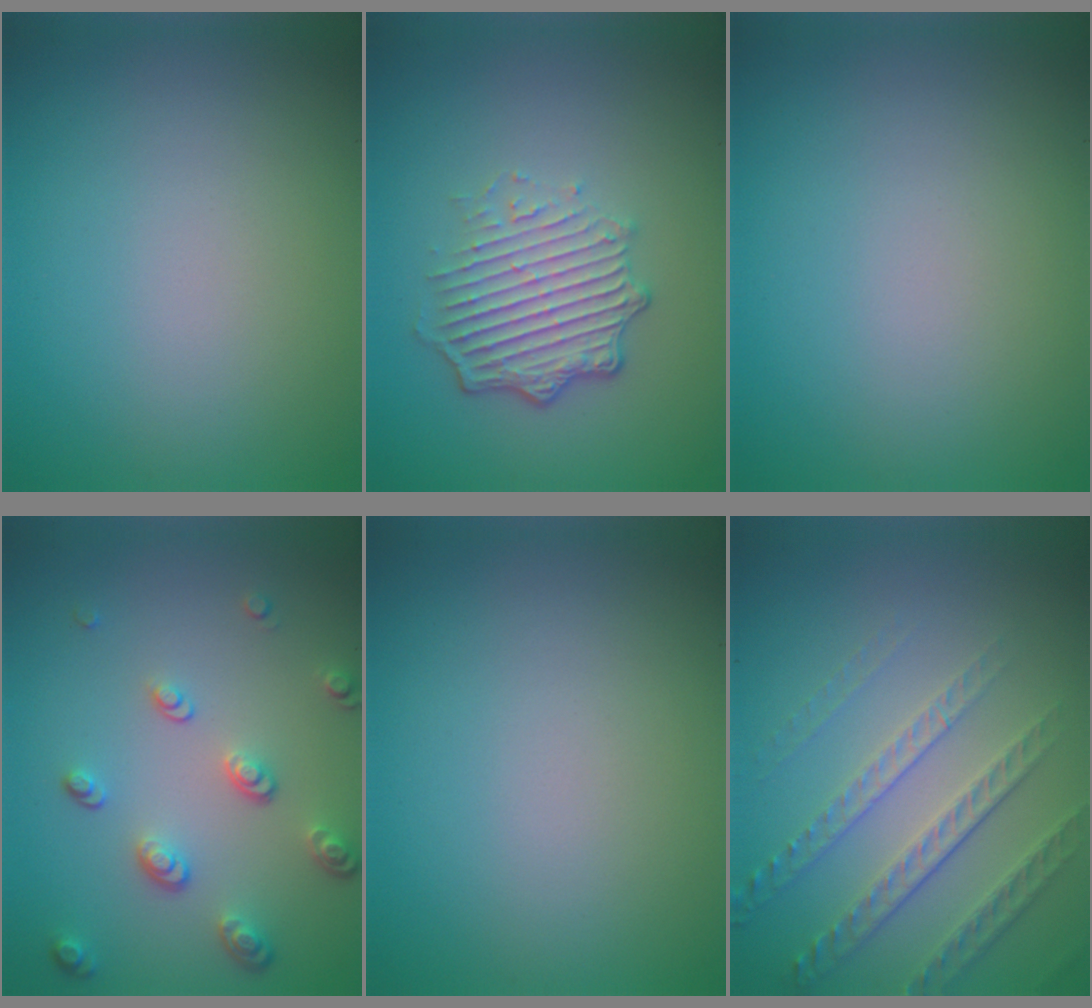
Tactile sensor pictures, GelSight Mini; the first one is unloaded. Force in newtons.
{"total": 5.0, "press": 3.5, "slide": 3.5}
{"total": 0.0}
{"total": 3.3, "press": 2.5, "slide": 2.1}
{"total": 0.0}
{"total": 4.5, "press": 3.4, "slide": 3.0}